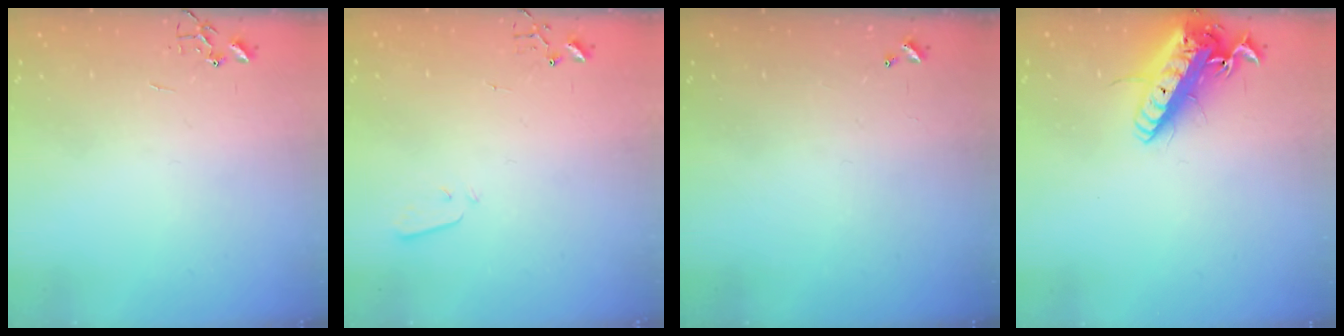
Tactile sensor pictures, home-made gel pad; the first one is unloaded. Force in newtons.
{"total": 2.1, "press": 2.0, "slide": 0.4}
{"total": 0.0}
{"total": 17.4, "press": 17.0, "slide": 3.4}